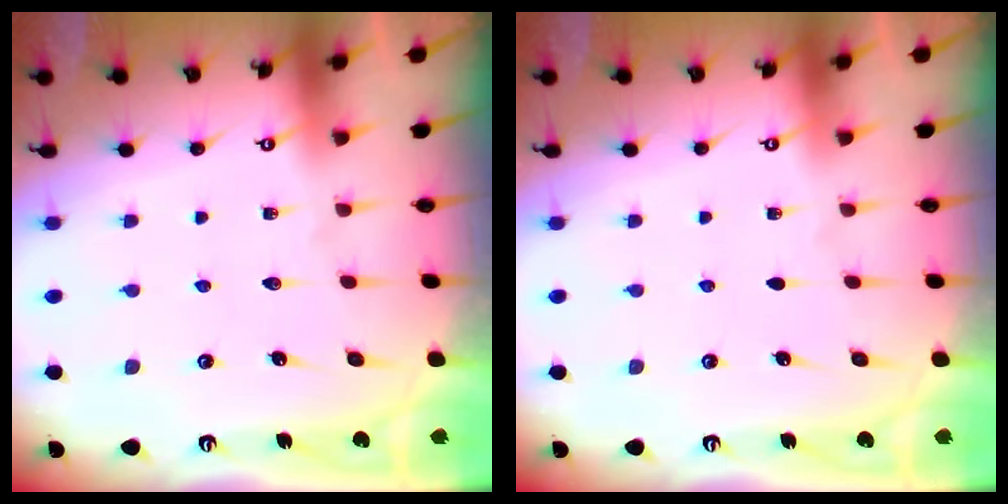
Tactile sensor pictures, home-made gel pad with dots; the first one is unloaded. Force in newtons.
{"total": 0.0}